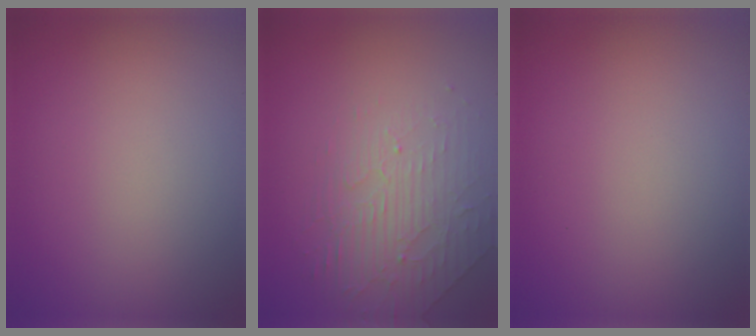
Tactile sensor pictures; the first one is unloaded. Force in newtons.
{"total": 2.5, "press": 1.8, "slide": 1.6}
{"total": 0.0}